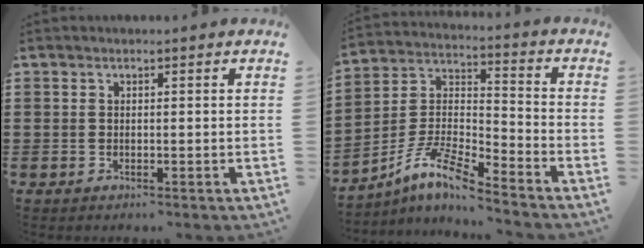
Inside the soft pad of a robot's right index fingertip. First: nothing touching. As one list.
[{"total": 9.5, "force": [-7.7, 0.8, 5.6], "torque": [-0.132, -0.009, -0.162]}]